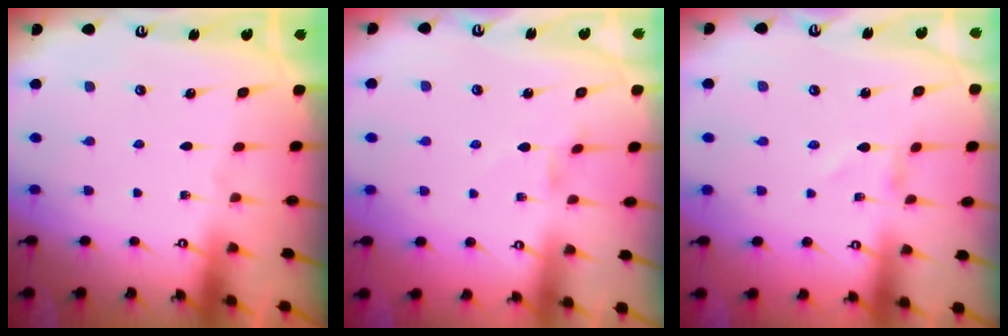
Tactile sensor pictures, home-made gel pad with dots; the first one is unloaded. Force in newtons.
{"total": 1.4, "press": 1.4, "slide": 0.2}
{"total": 1.1, "press": 1.1, "slide": 0.1}